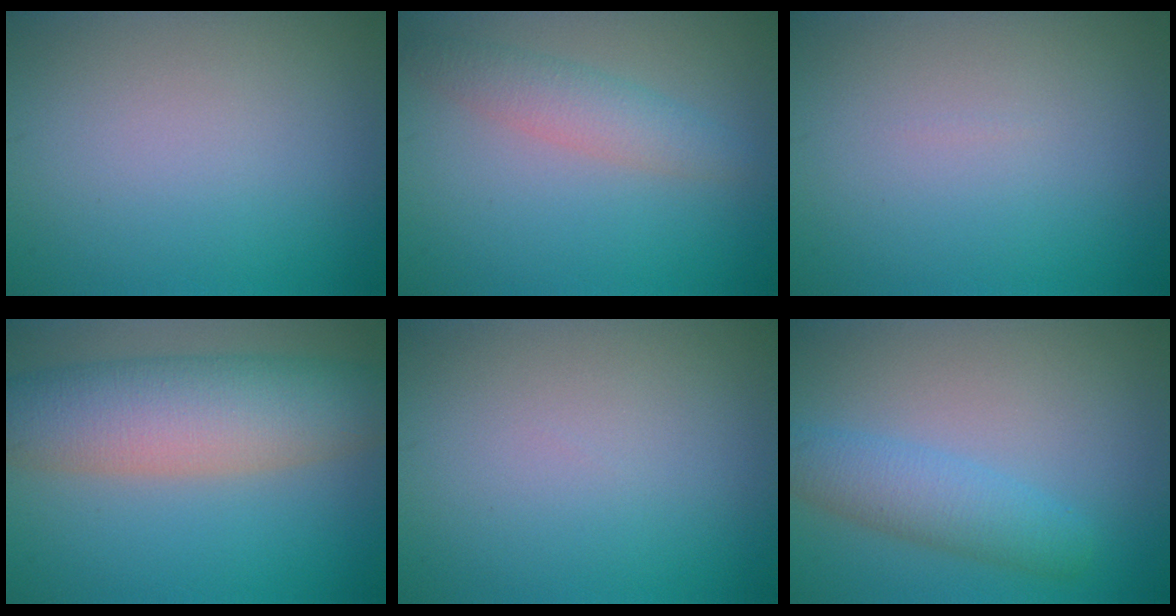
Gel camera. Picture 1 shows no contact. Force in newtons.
{"total": 2.8, "press": 2.8, "slide": 0.1}
{"total": 0.0}
{"total": 8.9, "press": 8.9, "slide": 0.5}
{"total": 0.0}
{"total": 3.7, "press": 3.7, "slide": 0.1}